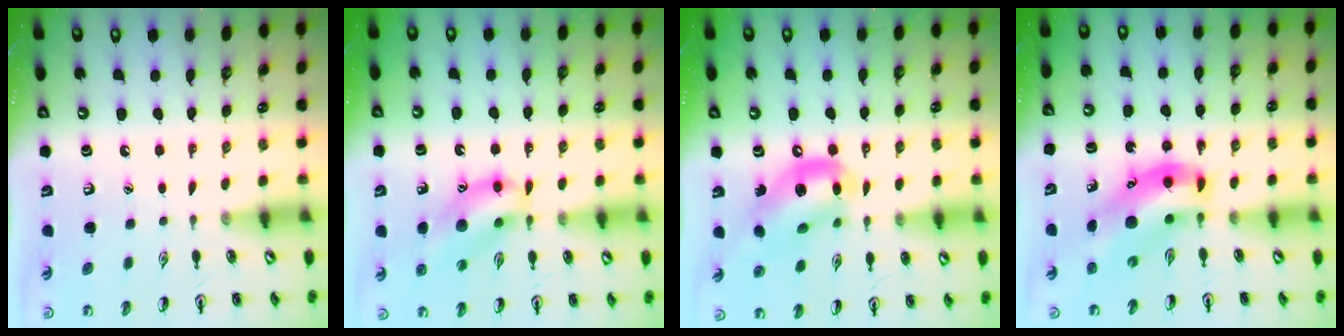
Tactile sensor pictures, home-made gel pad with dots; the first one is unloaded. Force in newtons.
{"total": 13.3, "press": 13.1, "slide": 2.2}
{"total": 12.2, "press": 11.5, "slide": 4.1}
{"total": 9.2, "press": 8.9, "slide": 2.6}